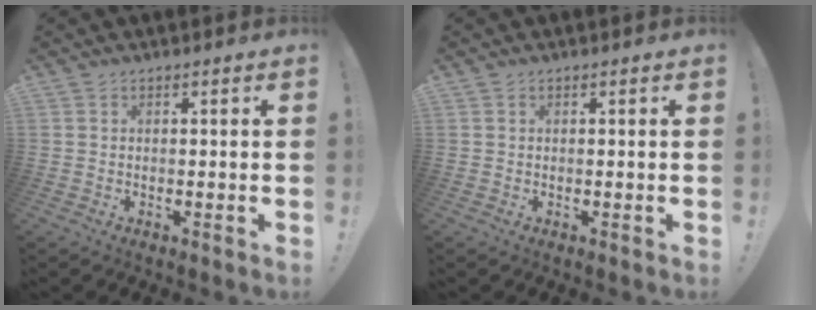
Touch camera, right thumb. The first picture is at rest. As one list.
[{"total": 0.0}]